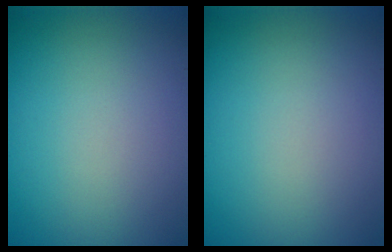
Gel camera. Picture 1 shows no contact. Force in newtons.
{"total": 0.0}